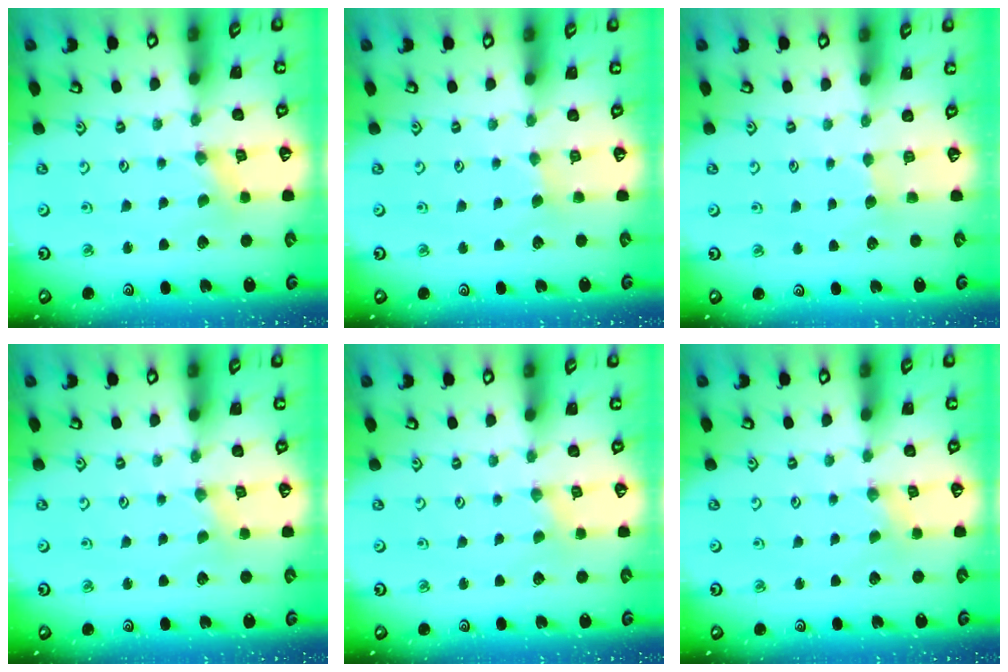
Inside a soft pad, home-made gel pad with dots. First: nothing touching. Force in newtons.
{"total": 2.0, "press": 2.0, "slide": 0.3}
{"total": 2.9, "press": 2.9, "slide": 0.5}
{"total": 1.8, "press": 1.7, "slide": 0.4}
{"total": 0.6, "press": 0.6, "slide": 0.1}
{"total": 1.5, "press": 1.5, "slide": 0.3}